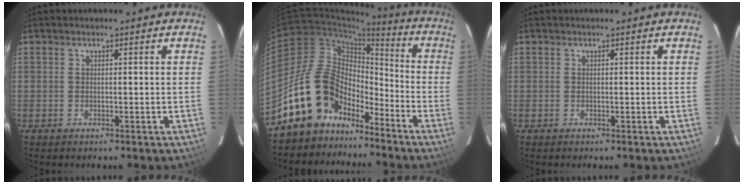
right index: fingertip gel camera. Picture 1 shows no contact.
{"total": 14.9, "force": [-11.0, 8.7, 5.3], "torque": [-0.106, 0.033, -0.185]}
{"total": 0.0}